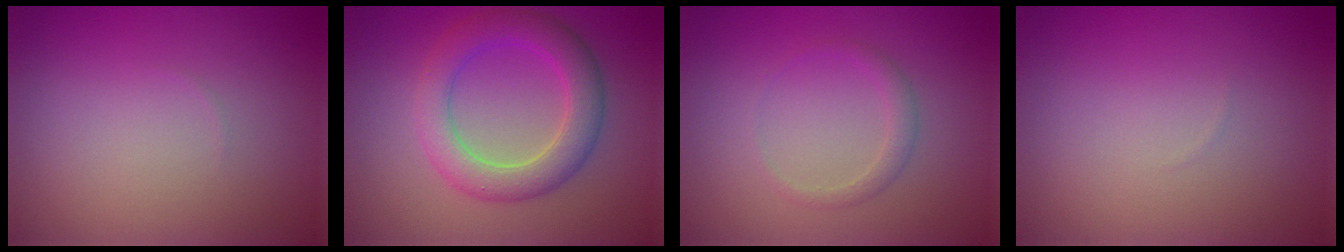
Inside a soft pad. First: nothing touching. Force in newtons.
{"total": 5.0, "press": 5.0, "slide": 0.1}
{"total": 1.4, "press": 1.4, "slide": 0.1}
{"total": 0.0}